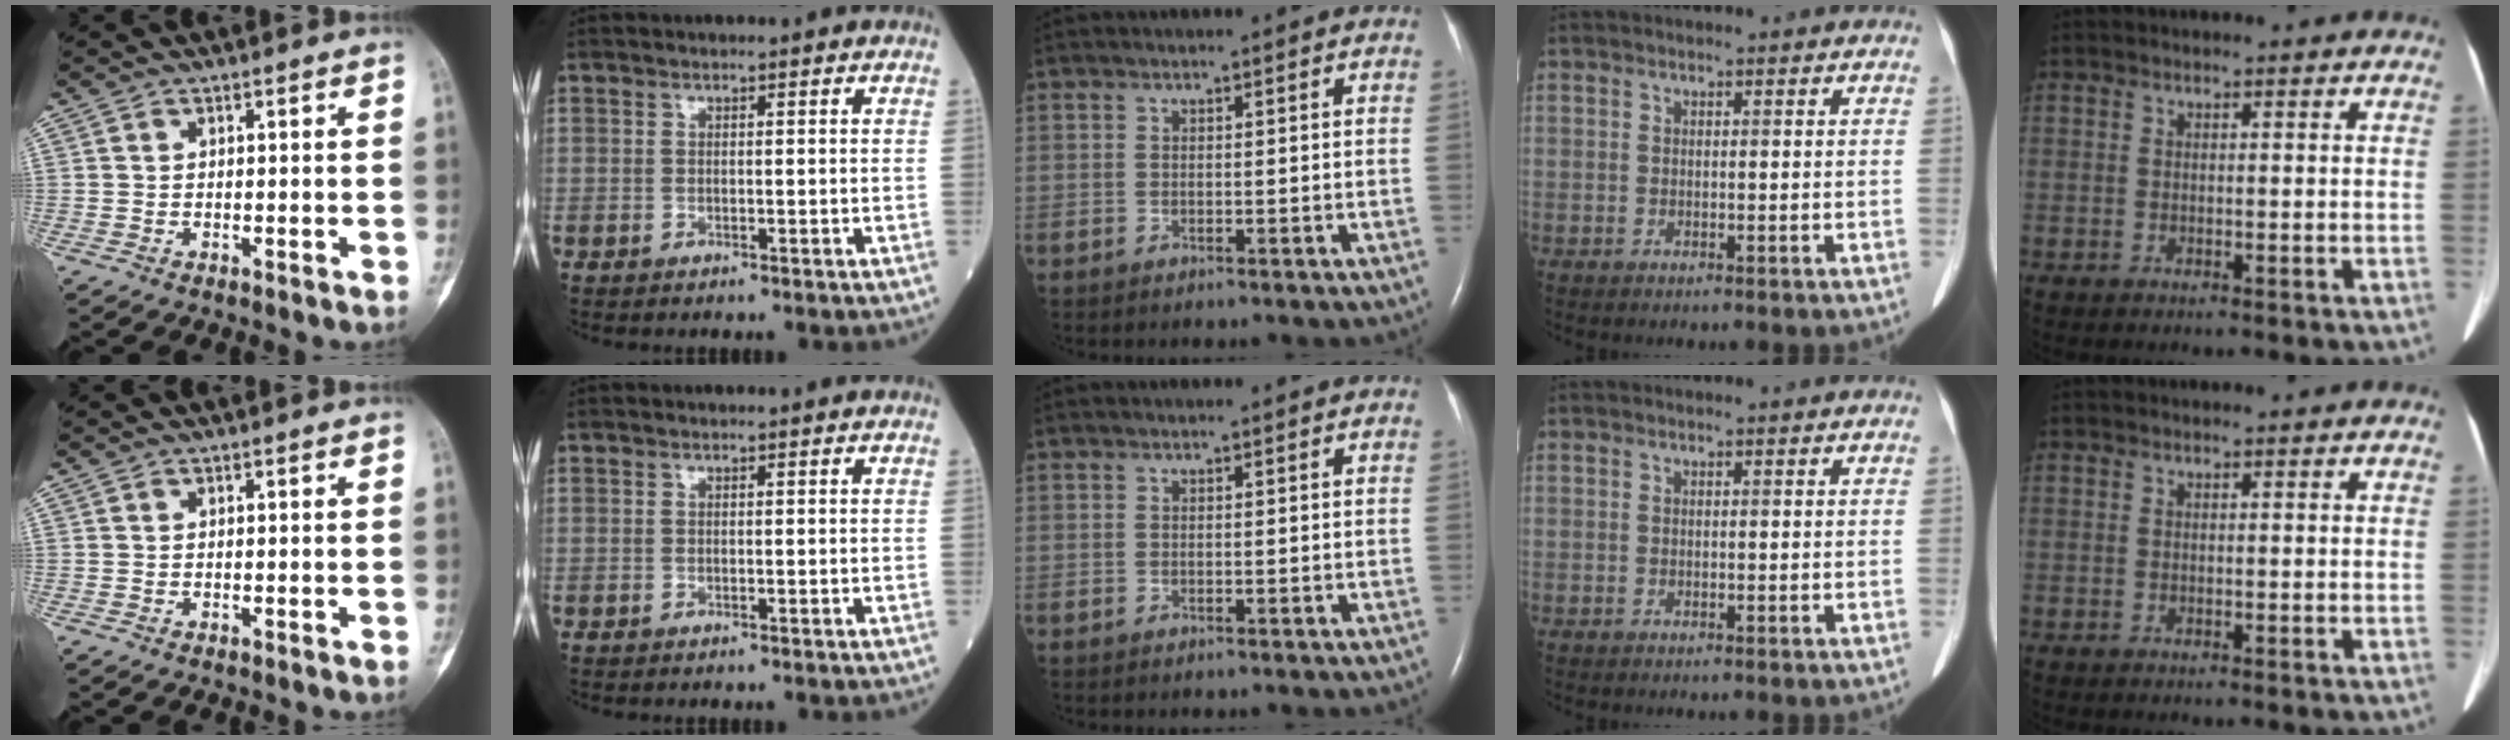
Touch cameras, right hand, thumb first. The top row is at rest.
{}